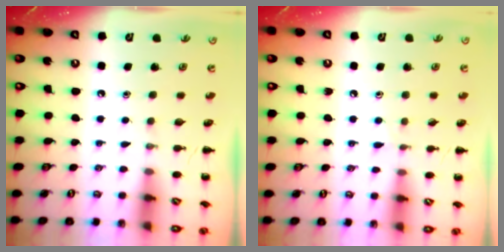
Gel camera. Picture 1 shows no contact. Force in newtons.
{"total": 4.7, "press": 4.3, "slide": 1.8}